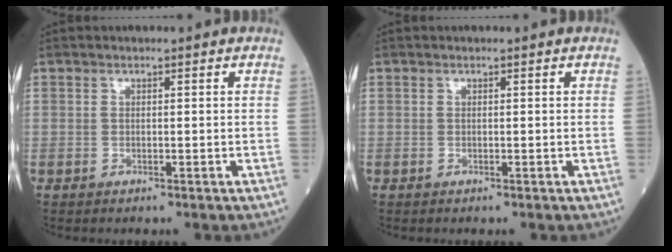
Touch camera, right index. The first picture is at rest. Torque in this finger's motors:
{"motor_torque": [0.00, 0.00, 0.00, 0.00]}